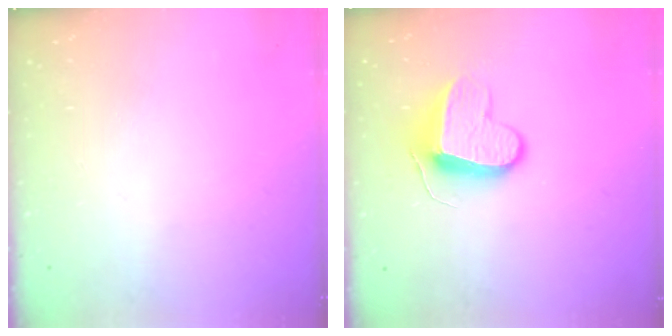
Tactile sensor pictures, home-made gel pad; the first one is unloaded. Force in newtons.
{"total": 10.3, "press": 10.2, "slide": 1.2}